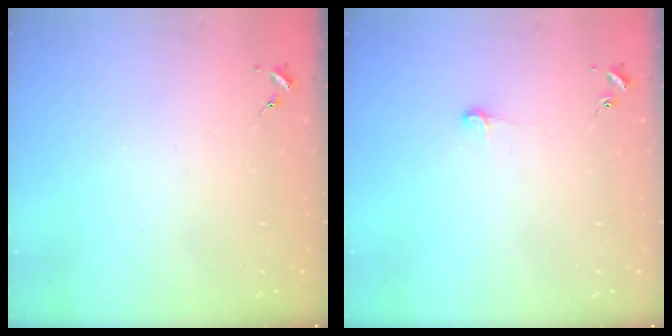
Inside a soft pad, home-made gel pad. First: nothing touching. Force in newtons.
{"total": 5.4, "press": 5.4, "slide": 0.5}